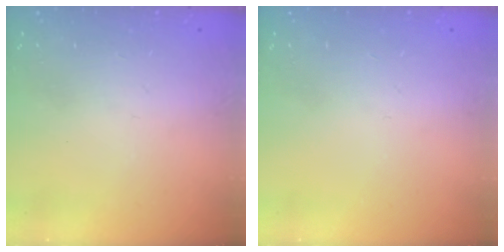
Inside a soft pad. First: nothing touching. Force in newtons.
{"total": 0.0}